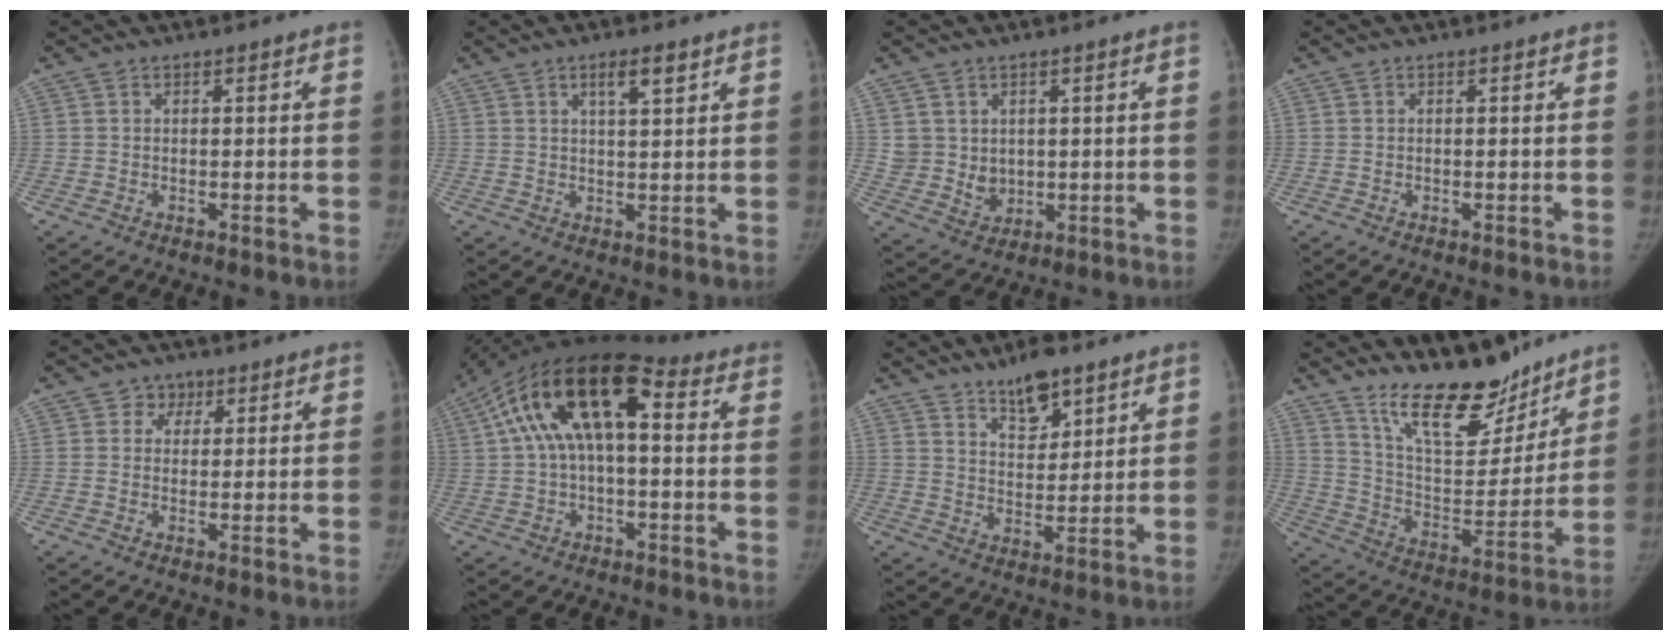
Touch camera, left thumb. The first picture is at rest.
{"total": 4.1, "force": [2.3, 1.1, 3.2], "torque": [-0.046, -0.011, 0.040]}
{"total": 5.4, "force": [1.8, 4.8, 1.4], "torque": [0.000, -0.017, 0.048]}
{"total": 0.0}
{"total": 3.0, "force": [1.3, 2.7, 0.5], "torque": [0.019, 0.000, 0.011]}
{"total": 16.7, "force": [3.0, 8.1, 14.3], "torque": [-0.258, 0.051, 0.039]}
{"total": 7.9, "force": [5.8, 3.1, 4.4], "torque": [-0.047, -0.039, 0.098]}
{"total": 18.3, "force": [14.8, 6.6, 8.6], "torque": [-0.081, -0.106, 0.251]}